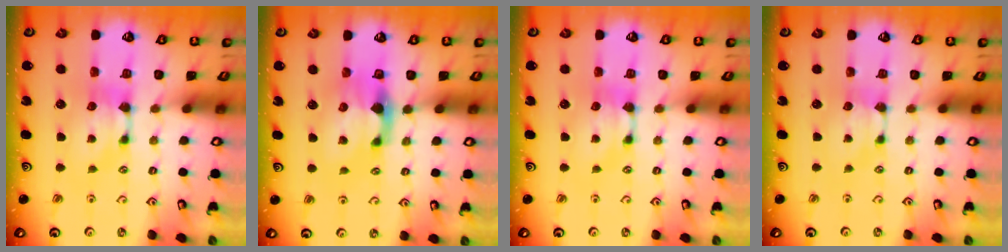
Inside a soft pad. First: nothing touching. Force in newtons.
{"total": 3.1, "press": 2.8, "slide": 1.3}
{"total": 0.0}
{"total": 0.9, "press": 0.8, "slide": 0.3}